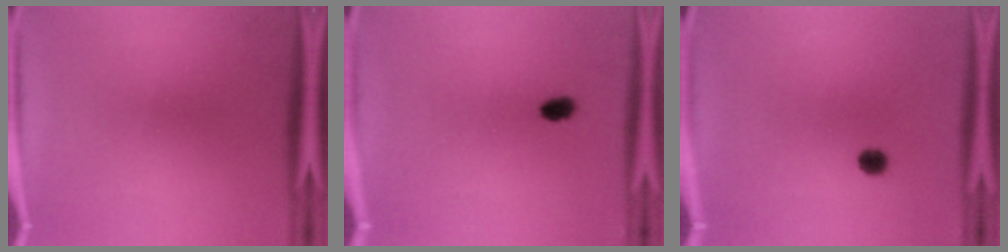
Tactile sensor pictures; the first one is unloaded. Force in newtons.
{"total": 2.3}
{"total": 1.9}